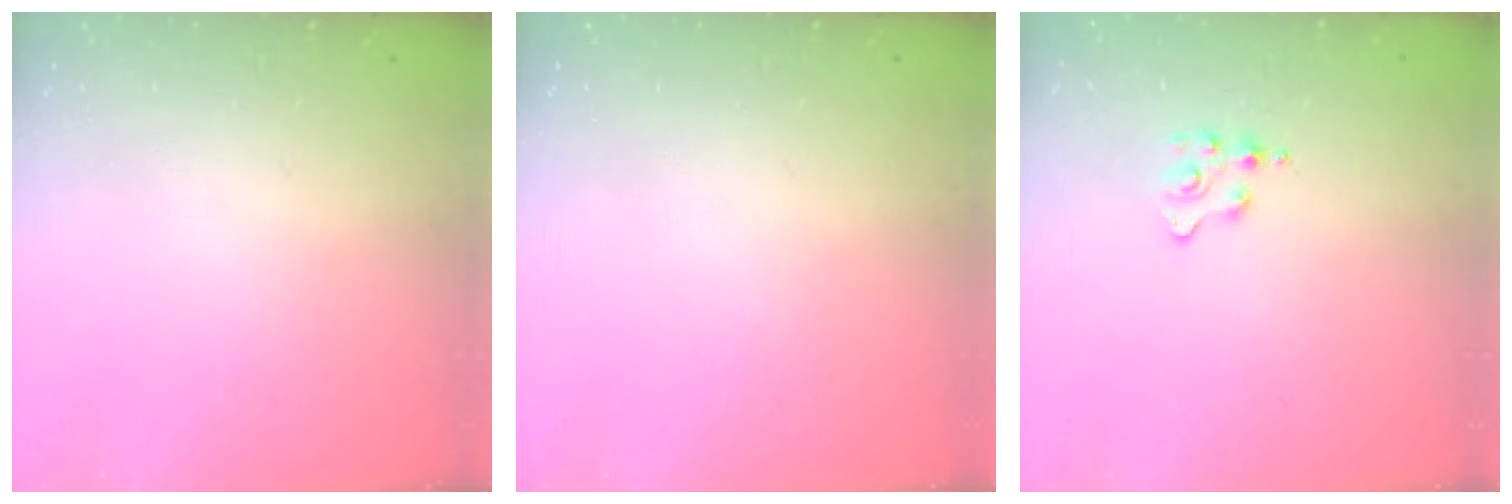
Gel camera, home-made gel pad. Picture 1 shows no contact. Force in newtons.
{"total": 0.0}
{"total": 2.3, "press": 2.3, "slide": 0.3}